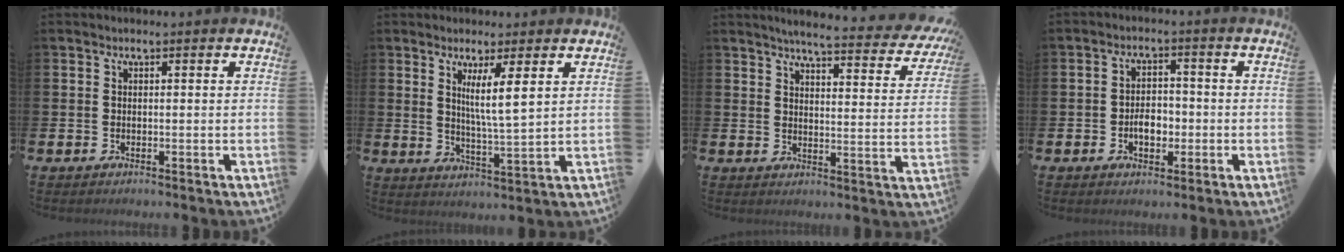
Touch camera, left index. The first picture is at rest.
{"total": 4.9, "force": [3.4, -0.4, 3.5], "torque": [-0.060, -0.029, 0.052]}
{"total": 4.9, "force": [4.5, 0.3, 1.8], "torque": [-0.044, -0.036, 0.071]}
{"total": 3.7, "force": [-1.1, 2.5, 2.6], "torque": [-0.034, -0.002, -0.026]}